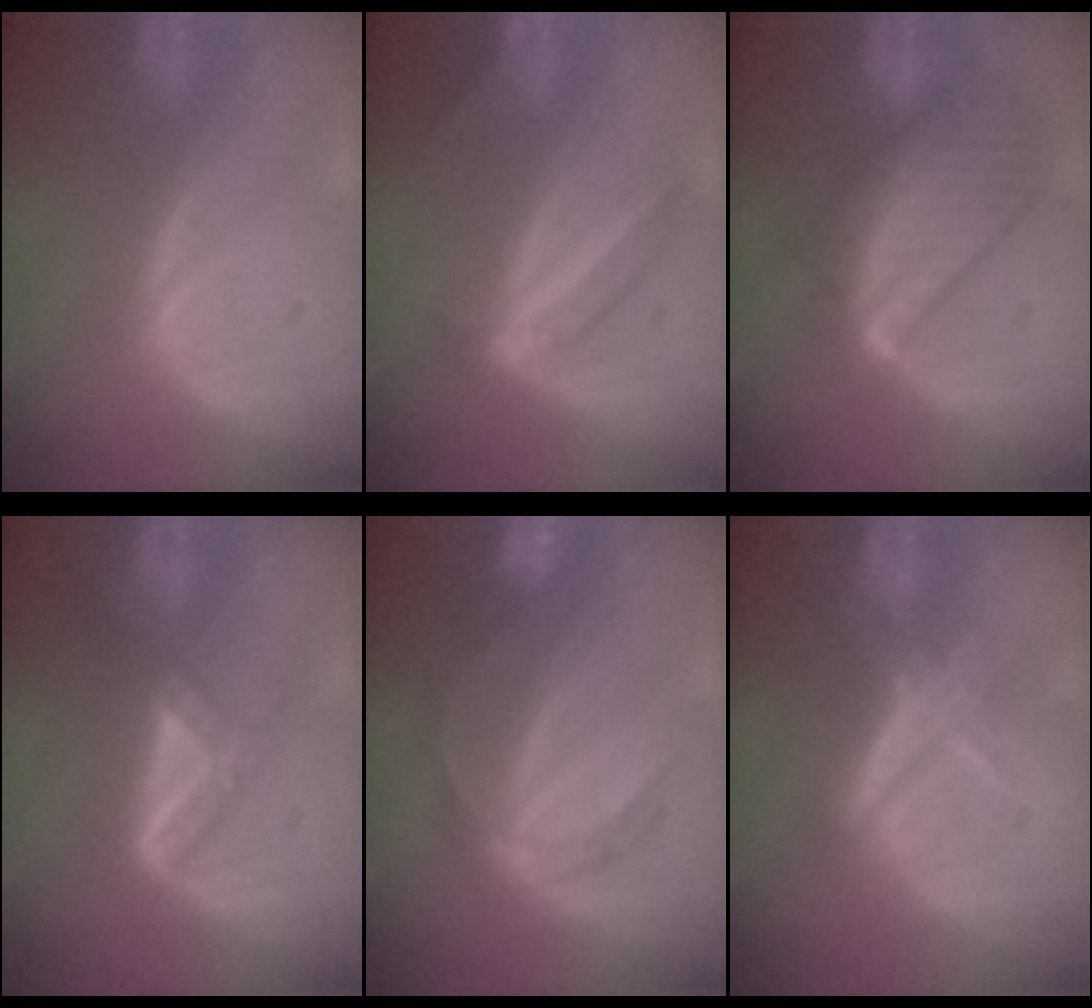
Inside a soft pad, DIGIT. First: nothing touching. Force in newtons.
{"total": 5.2, "press": 4.8, "slide": 2.2}
{"total": 9.6, "press": 9.5, "slide": 0.8}
{"total": 5.5, "press": 4.7, "slide": 2.8}
{"total": 6.1, "press": 5.3, "slide": 3.1}
{"total": 5.5, "press": 4.9, "slide": 2.5}